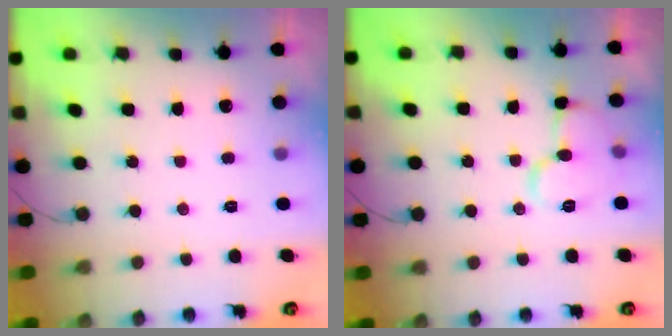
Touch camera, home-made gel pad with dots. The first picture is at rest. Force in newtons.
{"total": 10.3, "press": 10.3, "slide": 0.9}